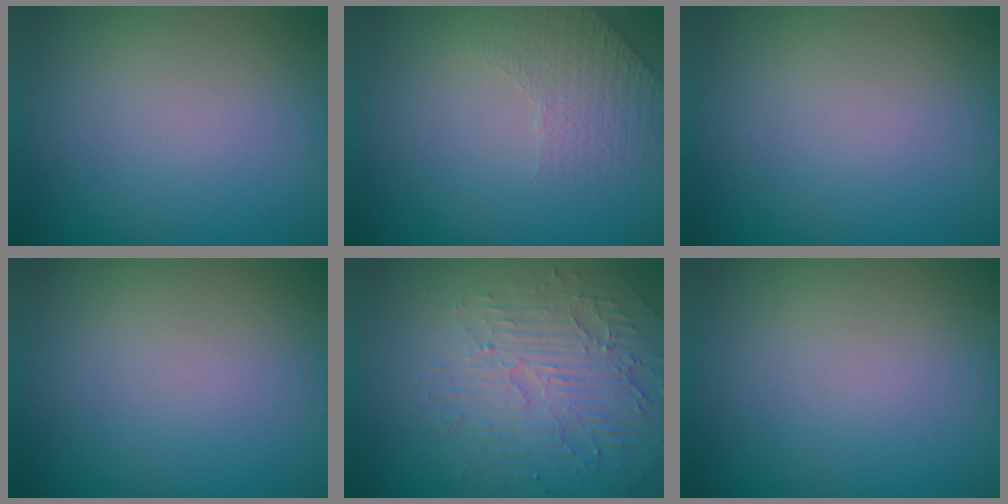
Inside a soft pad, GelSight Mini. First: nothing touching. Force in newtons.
{"total": 1.5, "press": 1.0, "slide": 1.1}
{"total": 0.0}
{"total": 0.0}
{"total": 5.3, "press": 3.4, "slide": 4.0}
{"total": 0.0}